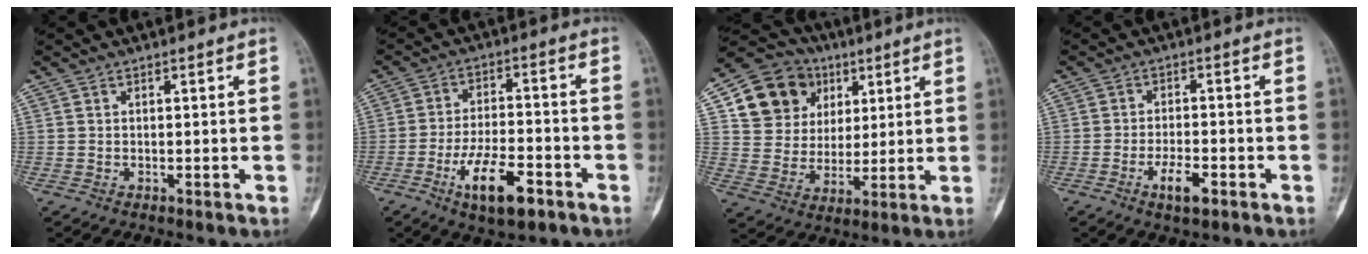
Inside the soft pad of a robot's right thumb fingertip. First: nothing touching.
{"total": 11.1, "force": [-5.5, 4.3, 8.6], "torque": [-0.150, 0.025, -0.089]}
{"total": 15.2, "force": [5.9, 13.0, 5.1], "torque": [-0.053, 0.003, 0.110]}
{"total": 5.0, "force": [-2.5, 1.8, 3.9], "torque": [-0.071, 0.010, -0.042]}